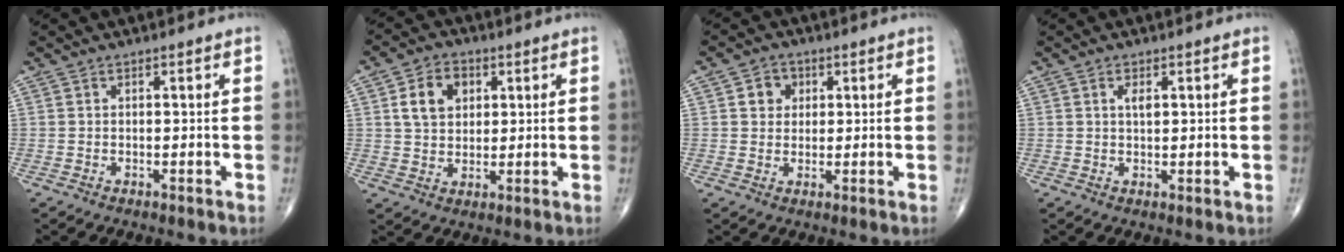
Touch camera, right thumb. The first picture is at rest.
{"total": 8.1, "force": [2.5, 6.0, 4.8], "torque": [-0.061, -0.002, 0.042]}
{"total": 4.2, "force": [1.2, 3.7, 1.7], "torque": [-0.003, 0.000, 0.016]}
{"total": 2.4, "force": [0.8, 1.1, 1.9], "torque": [-0.030, -0.004, 0.013]}